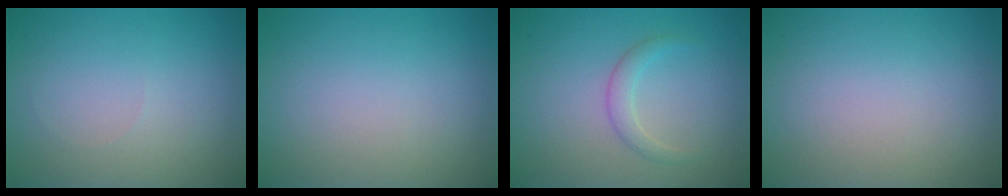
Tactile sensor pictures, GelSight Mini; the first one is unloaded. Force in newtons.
{"total": 0.0}
{"total": 1.6, "press": 1.6, "slide": 0.0}
{"total": 0.0}